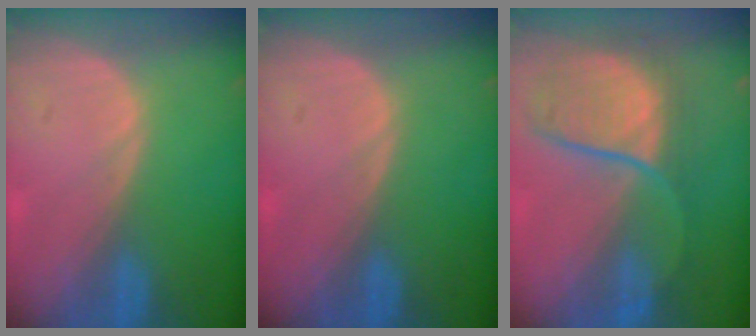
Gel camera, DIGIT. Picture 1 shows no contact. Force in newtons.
{"total": 0.0}
{"total": 8.8, "press": 8.4, "slide": 2.6}